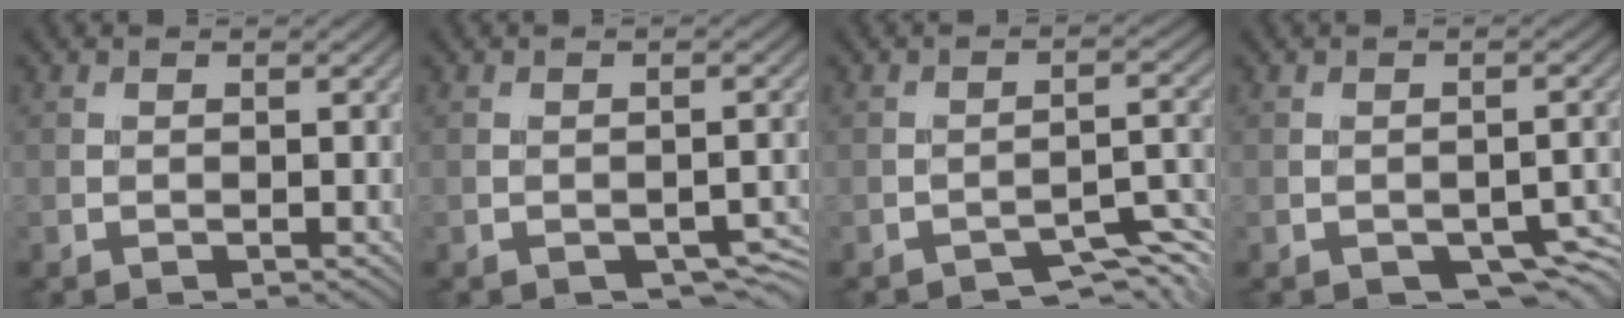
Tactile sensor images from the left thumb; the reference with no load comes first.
{"total": 2.7, "force": [-1.5, 1.4, 1.7], "torque": [-0.022, -0.005, -0.012]}
{"total": 4.7, "force": [-4.1, 0.8, 2.3], "torque": [-0.029, 0.005, -0.058]}
{"total": 4.3, "force": [-2.5, 2.2, 2.7], "torque": [-0.030, -0.006, -0.027]}